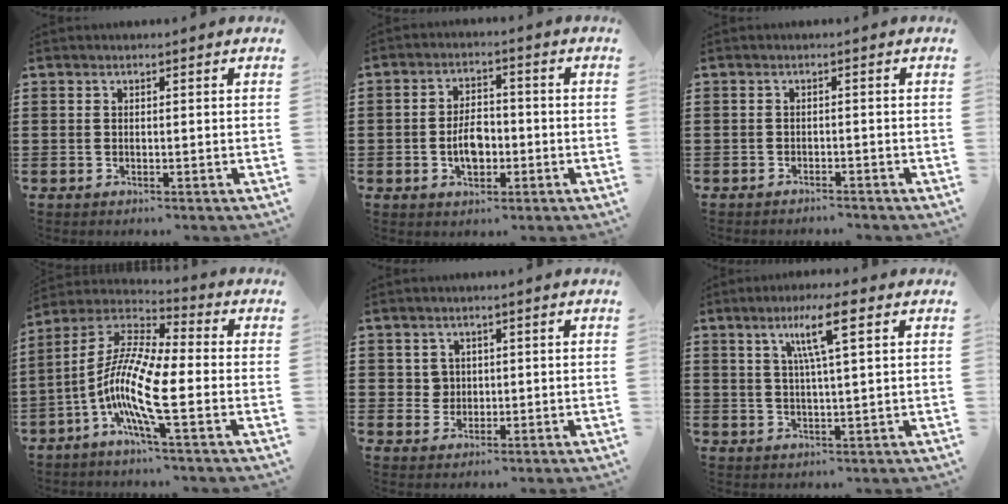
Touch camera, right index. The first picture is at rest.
{"total": 5.3, "force": [-1.2, 3.0, 4.1], "torque": [-0.075, 0.004, -0.026]}
{"total": 1.4, "force": [-1.4, 0.1, 0.0], "torque": [-0.005, 0.001, -0.030]}
{"total": 11.9, "force": [-3.8, 2.1, 11.0], "torque": [-0.250, -0.016, -0.082]}
{"total": 2.1, "force": [0.6, 2.0, 0.4], "torque": [-0.017, 0.010, 0.010]}
{"total": 6.8, "force": [2.8, -0.3, 6.2], "torque": [-0.128, -0.002, 0.041]}